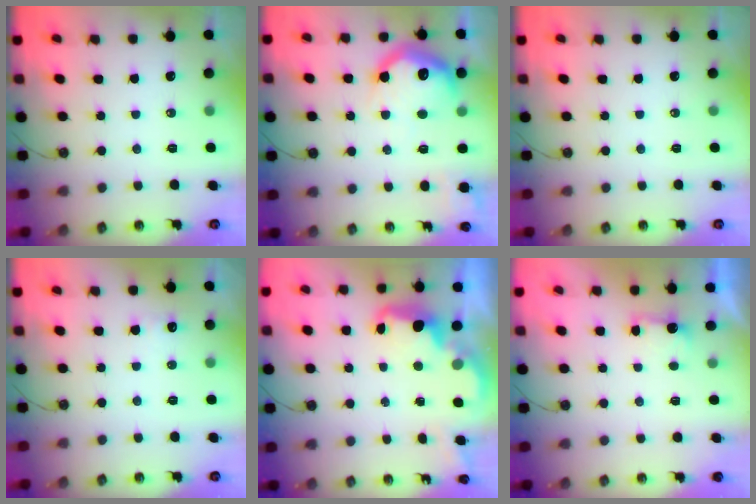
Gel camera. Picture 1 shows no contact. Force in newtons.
{"total": 17.0, "press": 17.0, "slide": 1.4}
{"total": 0.0}
{"total": 3.9, "press": 3.7, "slide": 1.1}
{"total": 2.7, "press": 2.6, "slide": 0.7}
{"total": 2.3, "press": 2.2, "slide": 0.8}